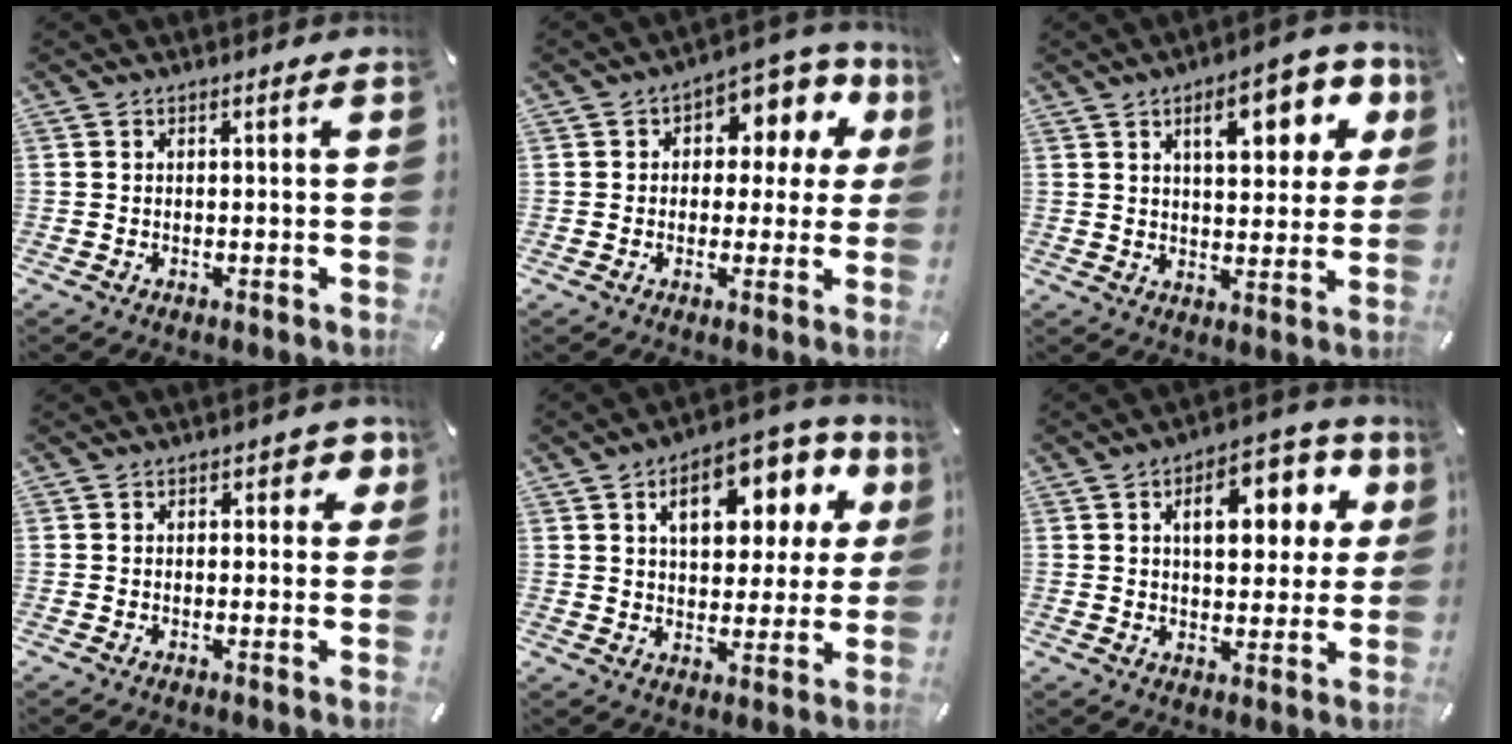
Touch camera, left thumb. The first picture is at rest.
{"total": 8.8, "force": [2.7, 6.2, 5.7], "torque": [-0.072, -0.015, 0.044]}
{"total": 14.3, "force": [6.3, 6.4, 11.1], "torque": [-0.150, -0.015, 0.100]}
{"total": 3.4, "force": [1.0, 2.2, 2.4], "torque": [-0.011, -0.005, 0.007]}
{"total": 15.5, "force": [6.9, 9.0, 10.5], "torque": [-0.147, -0.023, 0.113]}
{"total": 13.8, "force": [5.0, 8.1, 10.0], "torque": [-0.136, -0.009, 0.079]}